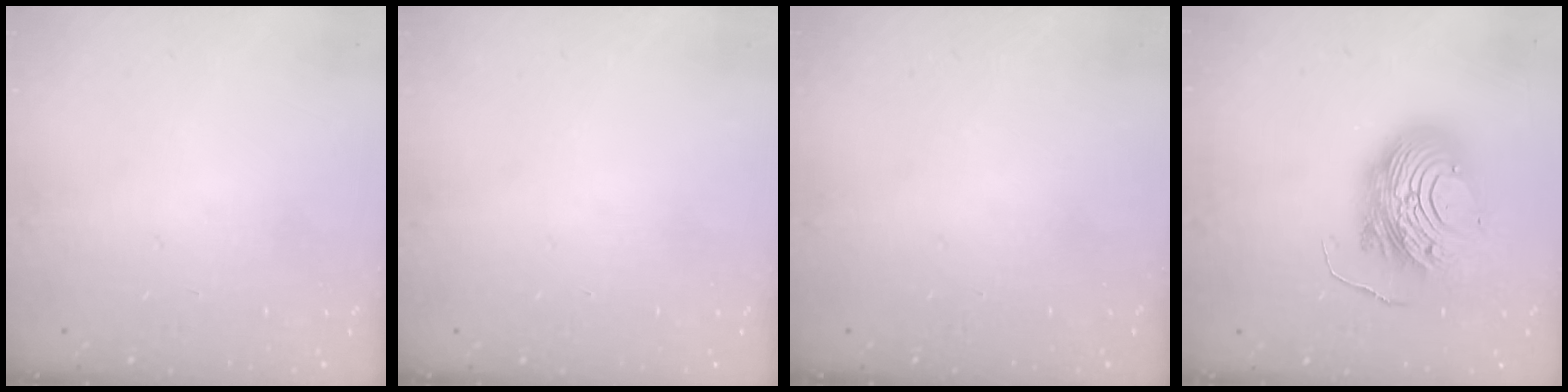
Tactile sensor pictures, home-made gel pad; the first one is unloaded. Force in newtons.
{"total": 0.0}
{"total": 0.0}
{"total": 14.9, "press": 14.8, "slide": 1.4}